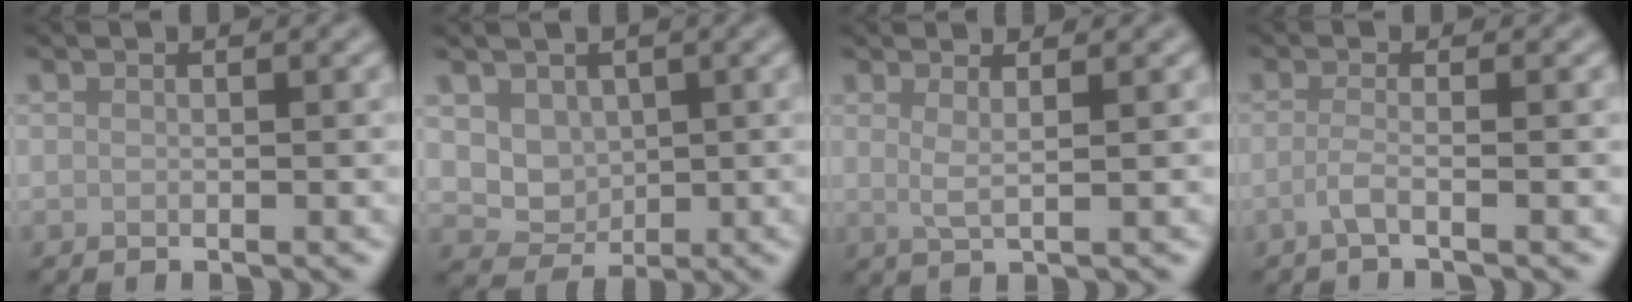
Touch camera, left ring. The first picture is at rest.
{"total": 2.6, "force": [0.7, 2.1, 1.3], "torque": [-0.027, -0.010, 0.014]}
{"total": 1.7, "force": [0.6, 0.5, 1.5], "torque": [-0.025, -0.005, 0.006]}
{"total": 2.1, "force": [-1.0, 0.5, 1.8], "torque": [-0.030, -0.005, -0.031]}